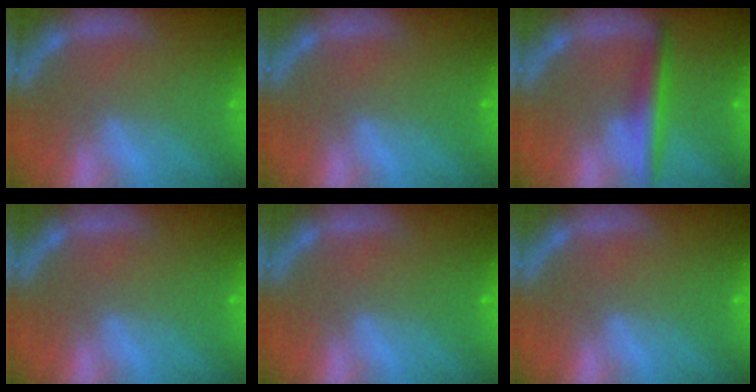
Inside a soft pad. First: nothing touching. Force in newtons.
{"total": 0.0}
{"total": 4.0}
{"total": 0.0}
{"total": 0.0}
{"total": 0.0}